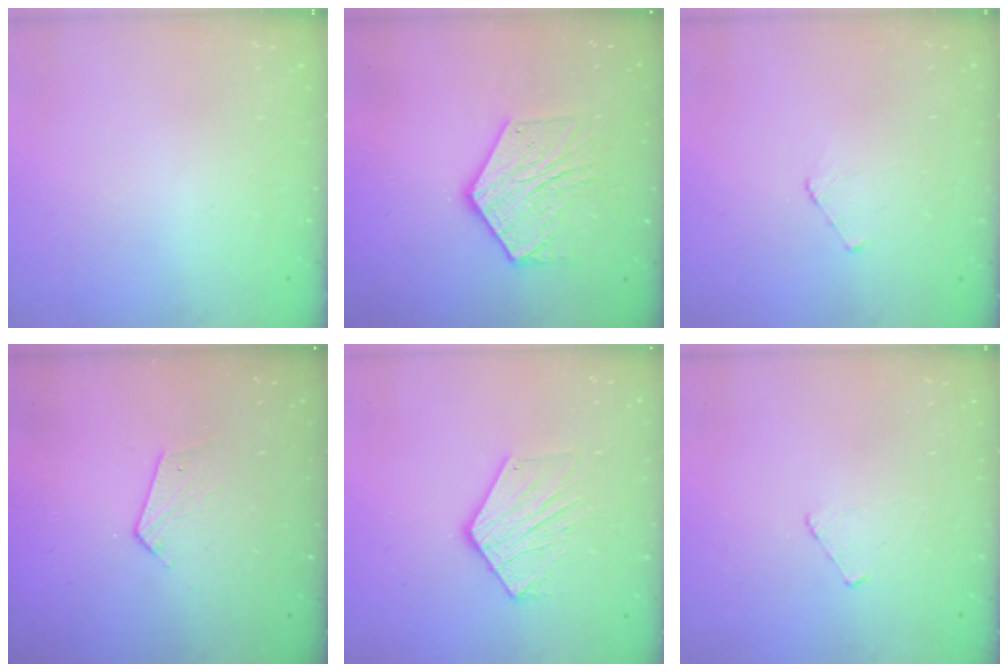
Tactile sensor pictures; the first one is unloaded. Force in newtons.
{"total": 13.7, "press": 13.7, "slide": 0.7}
{"total": 4.0, "press": 4.0, "slide": 0.4}
{"total": 3.7, "press": 3.7, "slide": 0.3}
{"total": 11.7, "press": 11.6, "slide": 1.0}
{"total": 2.9, "press": 2.8, "slide": 0.3}